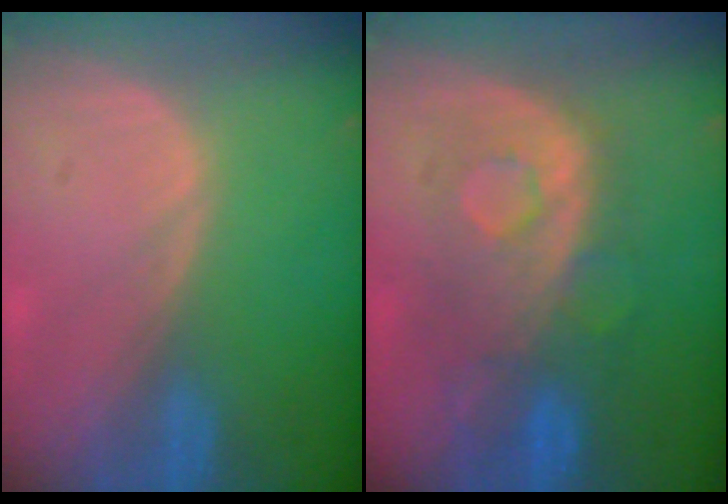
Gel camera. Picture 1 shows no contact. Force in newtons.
{"total": 8.8, "press": 8.5, "slide": 2.2}